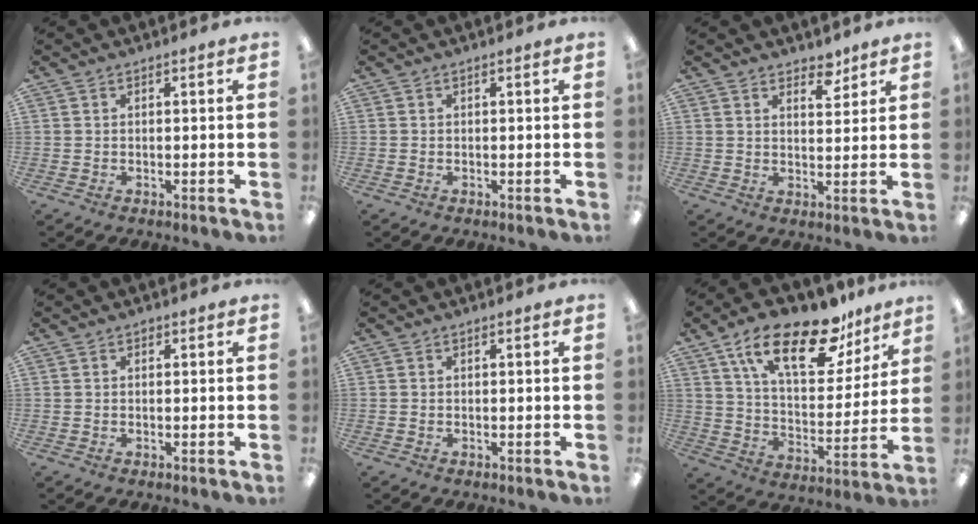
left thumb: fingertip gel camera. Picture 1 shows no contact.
{"total": 0.0}
{"total": 4.6, "force": [3.9, 2.0, 1.4], "torque": [-0.002, -0.025, 0.067]}
{"total": 0.7, "force": [0.3, 0.6, 0.3], "torque": [-0.006, 0.003, 0.004]}
{"total": 0.0}
{"total": 21.6, "force": [13.8, 9.1, 13.9], "torque": [-0.226, -0.069, 0.232]}